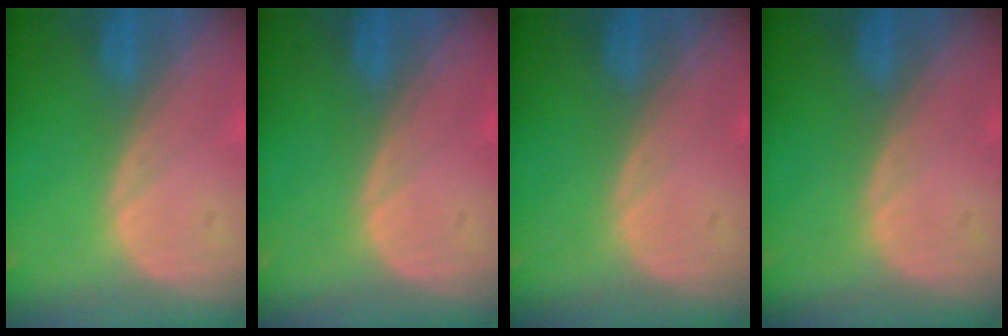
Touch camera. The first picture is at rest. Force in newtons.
{"total": 0.0}
{"total": 0.0}
{"total": 0.0}